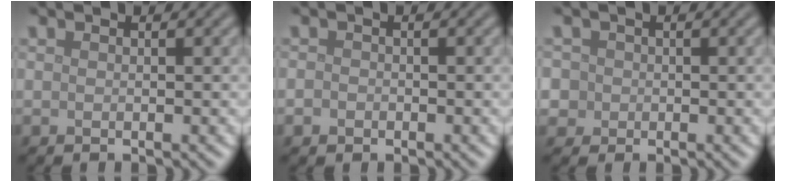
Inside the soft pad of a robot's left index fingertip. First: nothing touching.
{"total": 1.1, "force": [-0.5, 0.9, 0.4], "torque": [-0.001, -0.002, -0.010]}
{"total": 4.1, "force": [0.4, 3.8, 1.4], "torque": [-0.024, 0.030, -0.017]}